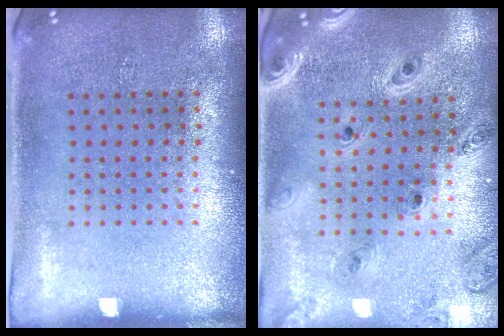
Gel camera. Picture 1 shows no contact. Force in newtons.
{"total": 1.5, "press": 1.5, "slide": 0.3}